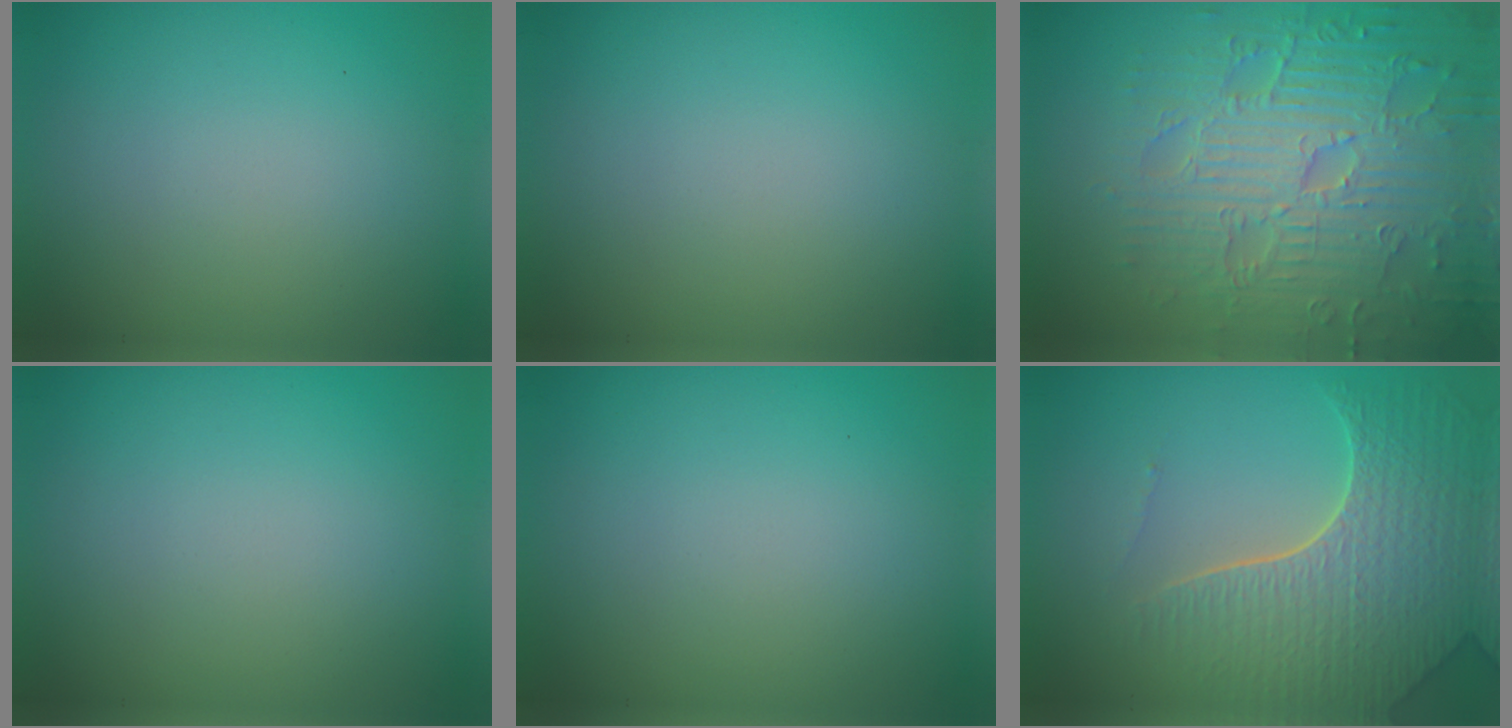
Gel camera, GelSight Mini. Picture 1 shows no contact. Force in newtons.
{"total": 0.0}
{"total": 9.1, "press": 6.6, "slide": 6.3}
{"total": 0.0}
{"total": 0.0}
{"total": 7.8, "press": 5.6, "slide": 5.5}